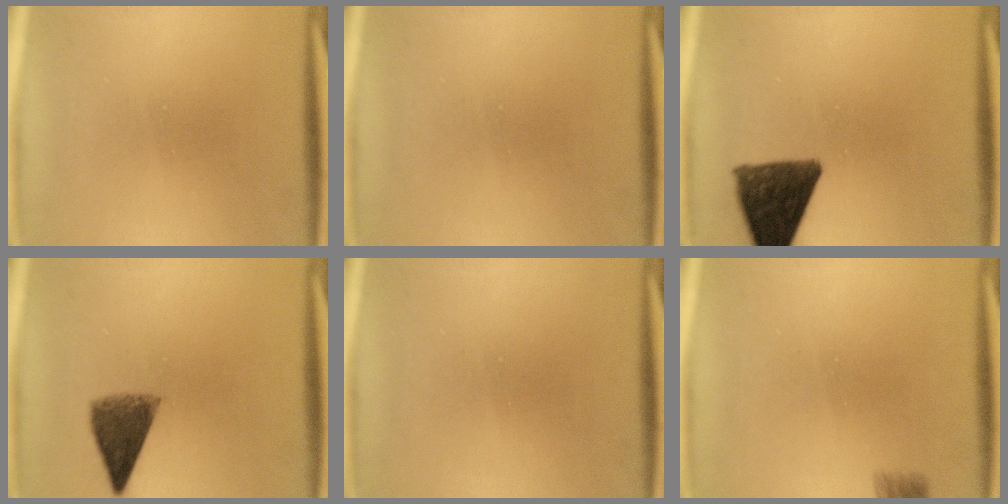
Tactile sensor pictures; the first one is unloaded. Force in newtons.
{"total": 0.0}
{"total": 10.7}
{"total": 6.7}
{"total": 0.0}
{"total": 2.1}